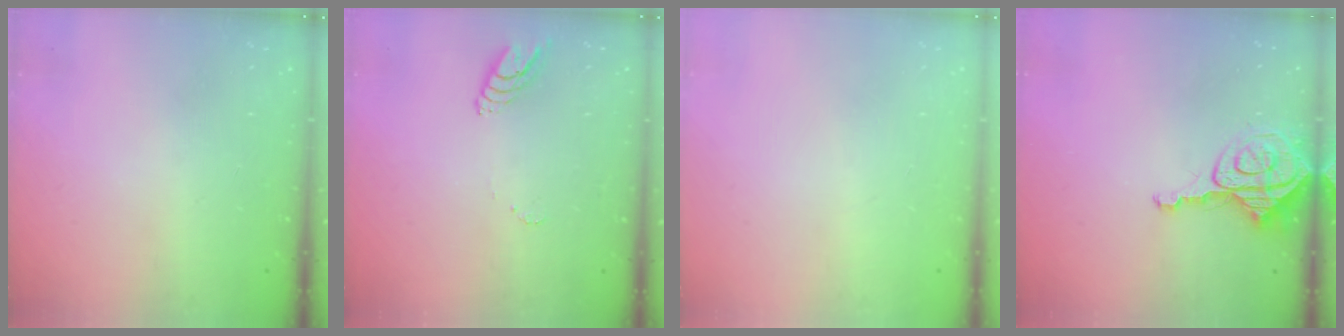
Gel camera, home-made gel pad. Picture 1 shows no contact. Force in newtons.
{"total": 5.6, "press": 5.6, "slide": 0.3}
{"total": 0.0}
{"total": 7.7, "press": 7.6, "slide": 0.8}